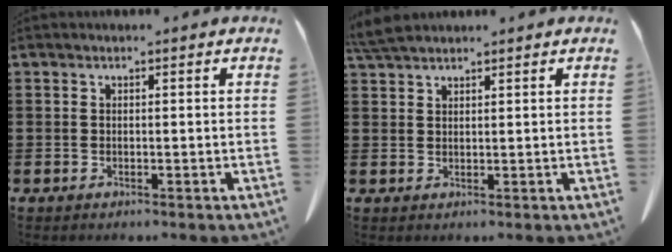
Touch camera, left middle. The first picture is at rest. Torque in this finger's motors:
{"motor_torque": [0.37, 0.10, 0.14, 0.01]}